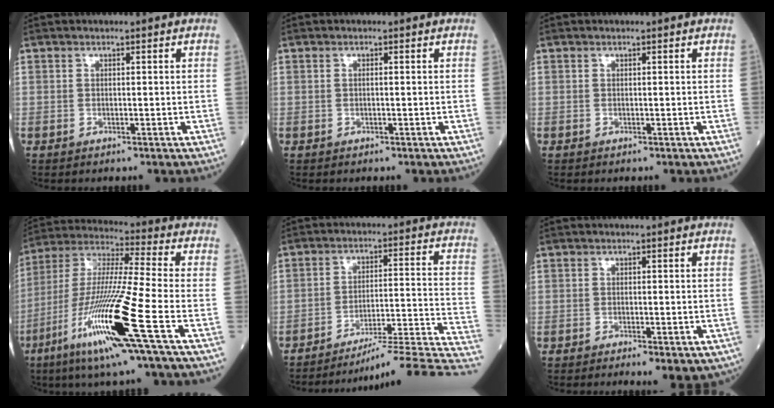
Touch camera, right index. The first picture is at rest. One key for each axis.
{"total": 0.5, "fx": 0.1, "fy": 0.1, "fz": 0.5, "tx": -0.013, "ty": 0.001, "tz": 0.000}
{"total": 0.0}
{"total": 19.0, "fx": -7.9, "fy": -0.8, "fz": 17.2, "tx": -0.372, "ty": -0.038, "tz": -0.158}
{"total": 20.7, "fx": -18.7, "fy": -1.7, "fz": 8.6, "tx": -0.052, "ty": 0.007, "tz": -0.252}
{"total": 4.0, "fx": -2.1, "fy": 1.1, "fz": 3.2, "tx": -0.039, "ty": -0.010, "tz": -0.025}